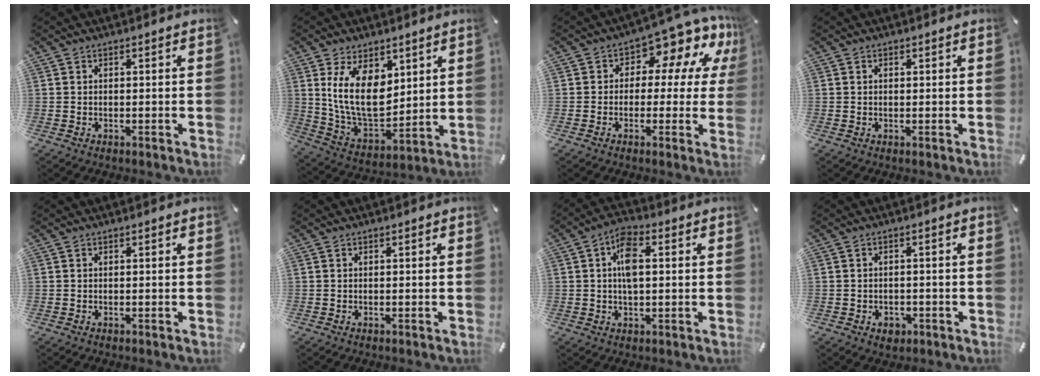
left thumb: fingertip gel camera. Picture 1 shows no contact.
{"total": 14.8, "force": [5.3, 9.9, 9.7], "torque": [-0.204, -0.033, 0.097]}
{"total": 8.9, "force": [5.1, 5.0, 5.2], "torque": [-0.073, -0.052, 0.090]}
{"total": 0.6, "force": [0.2, 0.5, 0.3], "torque": [-0.006, 0.004, 0.002]}
{"total": 0.0}
{"total": 0.0}
{"total": 7.0, "force": [1.1, 3.7, 5.9], "torque": [-0.107, 0.006, 0.014]}
{"total": 3.0, "force": [-1.2, 2.4, 1.3], "torque": [-0.023, 0.005, -0.023]}